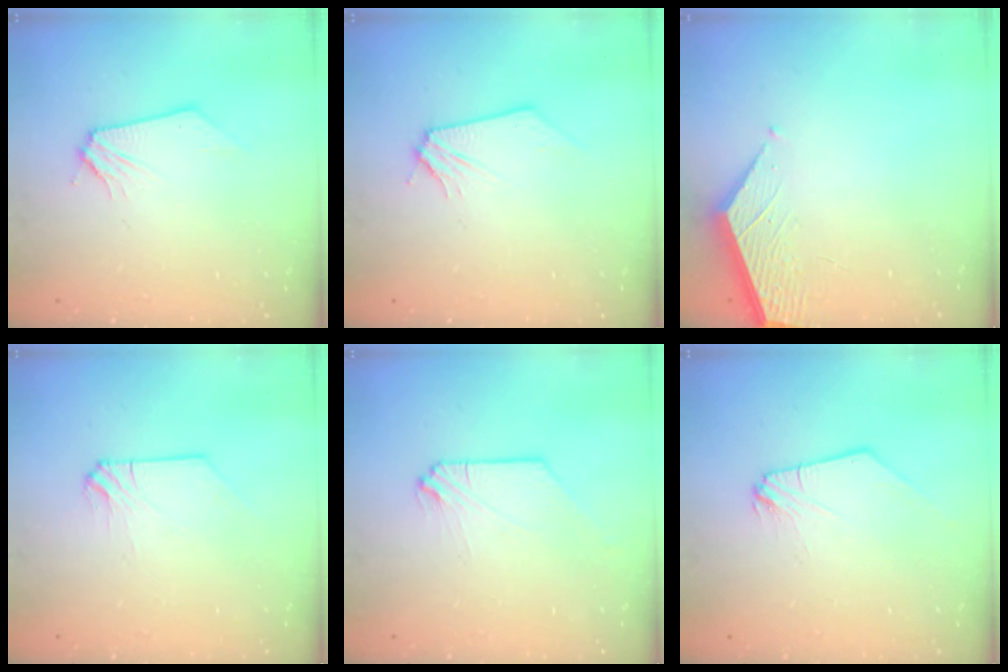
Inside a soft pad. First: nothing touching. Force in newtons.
{"total": 0.0}
{"total": 1.9, "press": 1.9, "slide": 0.2}
{"total": 0.0}
{"total": 0.0}
{"total": 0.0}